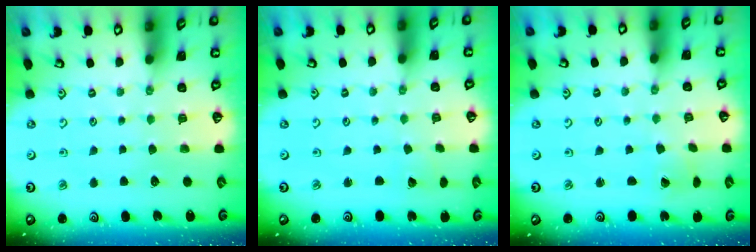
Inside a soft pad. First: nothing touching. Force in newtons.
{"total": 0.9, "press": 0.9, "slide": 0.1}
{"total": 1.5, "press": 1.5, "slide": 0.3}